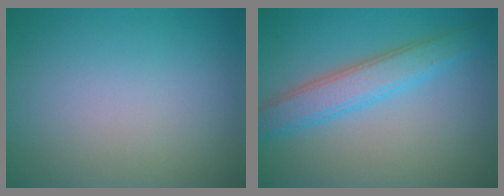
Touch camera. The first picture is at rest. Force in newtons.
{"total": 4.1, "press": 4.1, "slide": 0.1}